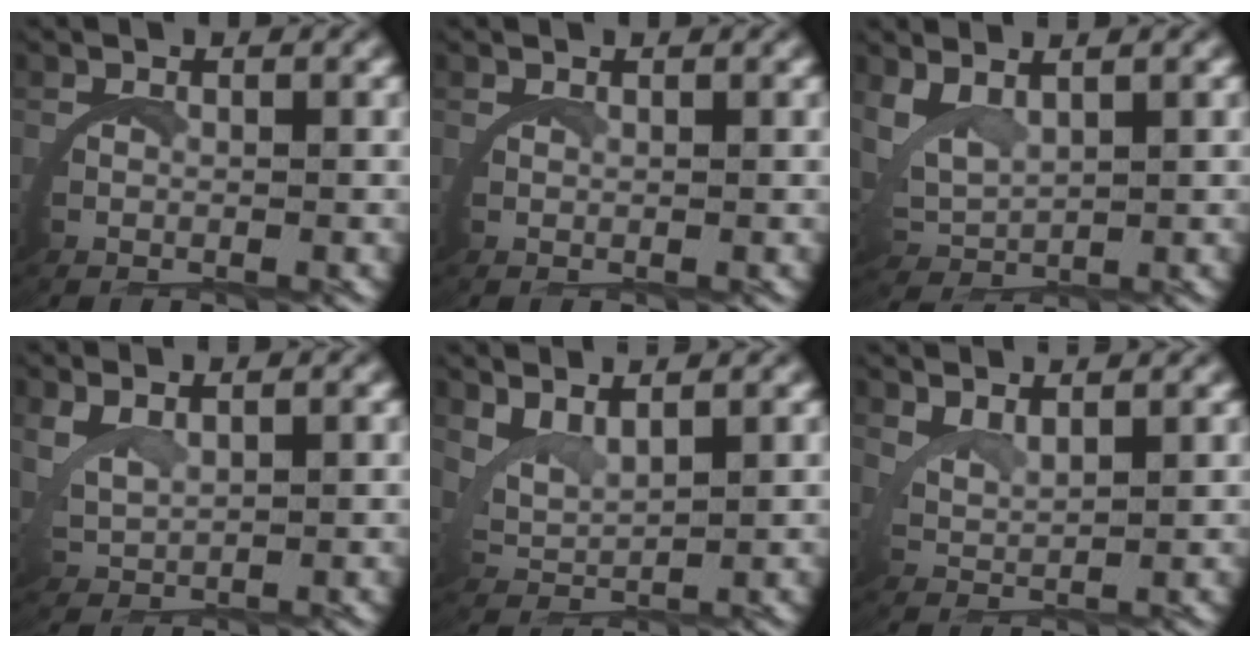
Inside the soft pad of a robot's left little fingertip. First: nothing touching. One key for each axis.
{"total": 0.9, "fx": 0.7, "fy": -0.5, "fz": -0.1, "tx": 0.001, "ty": 0.002, "tz": 0.014}
{"total": 3.2, "fx": 2.3, "fy": 1.6, "fz": 1.6, "tx": -0.067, "ty": -0.010, "tz": 0.052}
{"total": 2.1, "fx": 1.9, "fy": 0.4, "fz": 0.8, "tx": -0.039, "ty": -0.007, "tz": 0.047}
{"total": 4.1, "fx": 3.0, "fy": 2.1, "fz": 1.8, "tx": -0.064, "ty": -0.003, "tz": 0.052}
{"total": 3.6, "fx": 3.4, "fy": 0.5, "fz": 1.1, "tx": -0.036, "ty": -0.002, "tz": 0.062}